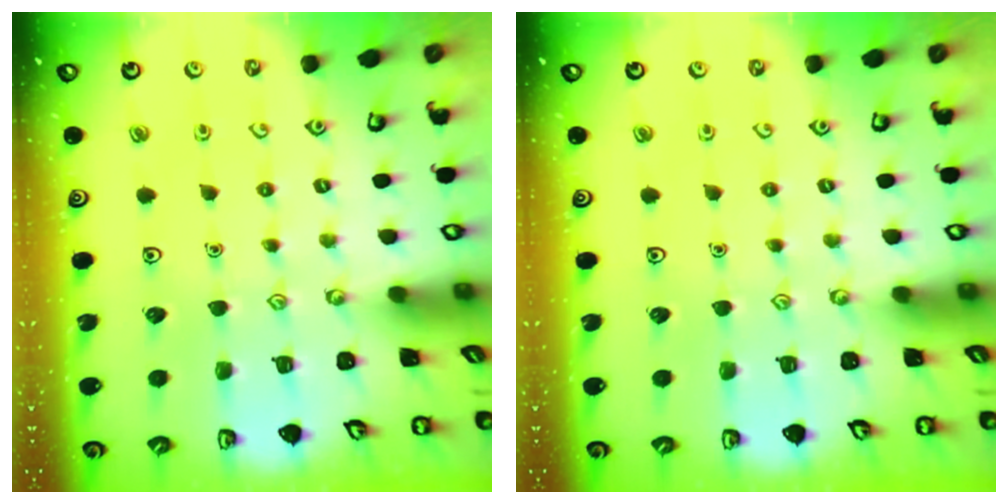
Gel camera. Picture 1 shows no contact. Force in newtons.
{"total": 0.0}